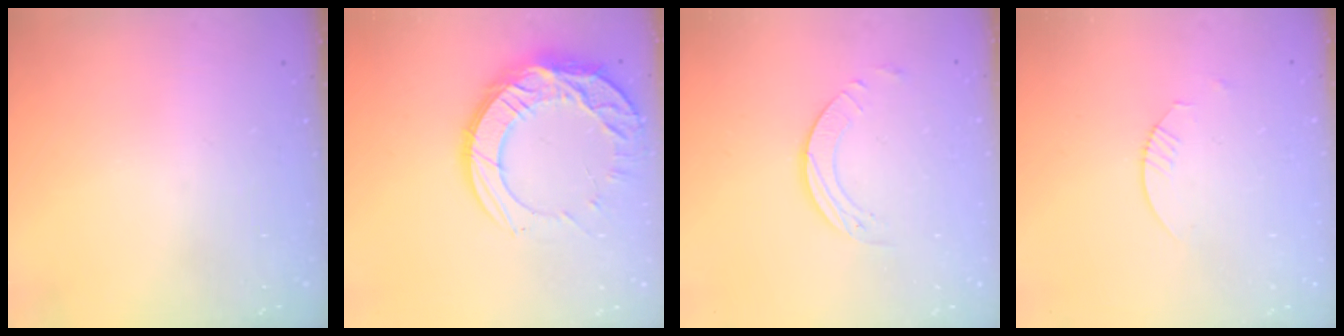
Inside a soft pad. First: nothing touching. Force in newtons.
{"total": 17.2, "press": 17.2, "slide": 1.0}
{"total": 3.7, "press": 3.7, "slide": 0.3}
{"total": 1.8, "press": 1.8, "slide": 0.2}